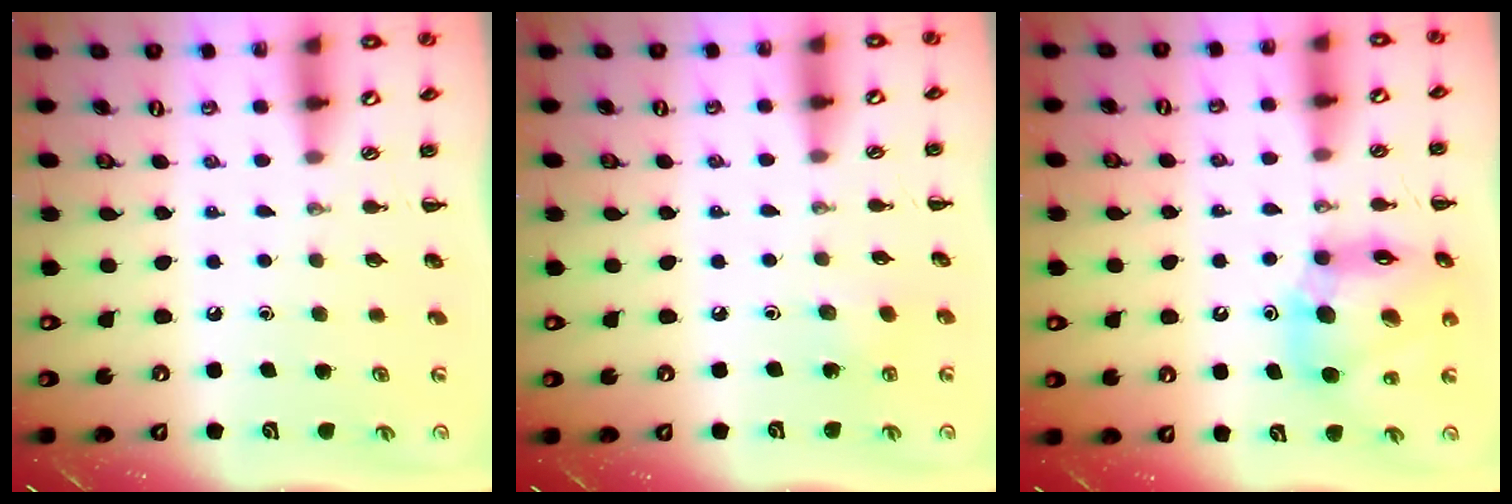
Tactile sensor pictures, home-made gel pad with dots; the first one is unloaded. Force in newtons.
{"total": 2.8, "press": 2.7, "slide": 0.8}
{"total": 14.8, "press": 14.1, "slide": 4.4}